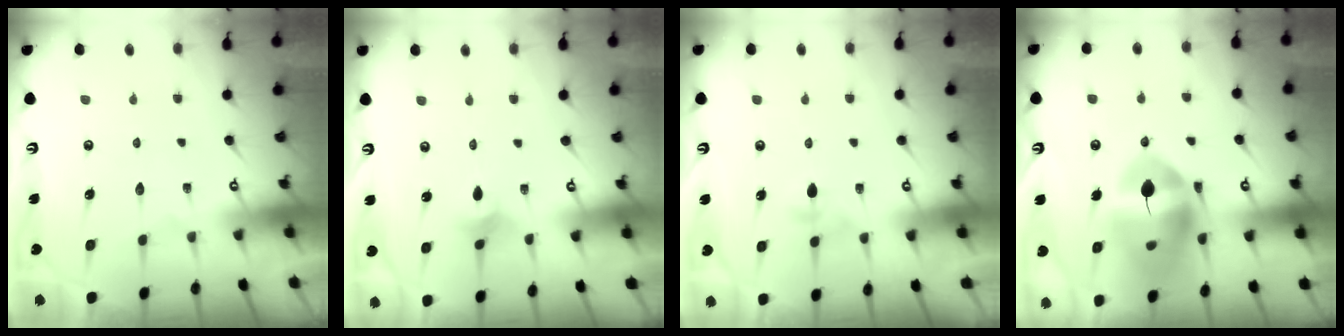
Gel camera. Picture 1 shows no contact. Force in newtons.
{"total": 2.8, "press": 2.8, "slide": 0.5}
{"total": 3.3, "press": 3.2, "slide": 0.9}
{"total": 15.9, "press": 15.8, "slide": 1.6}